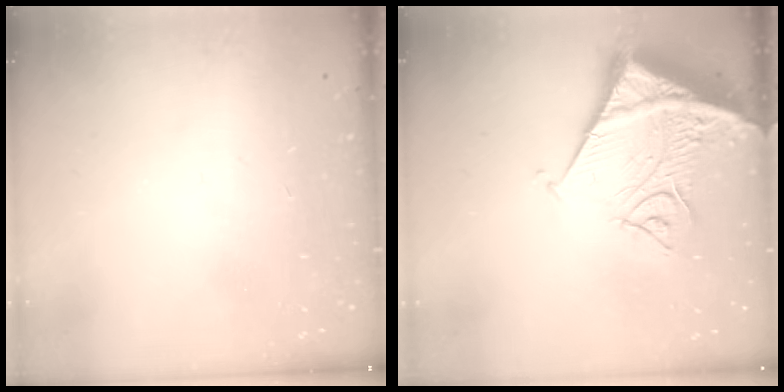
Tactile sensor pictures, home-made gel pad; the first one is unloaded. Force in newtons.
{"total": 16.9, "press": 16.7, "slide": 2.3}